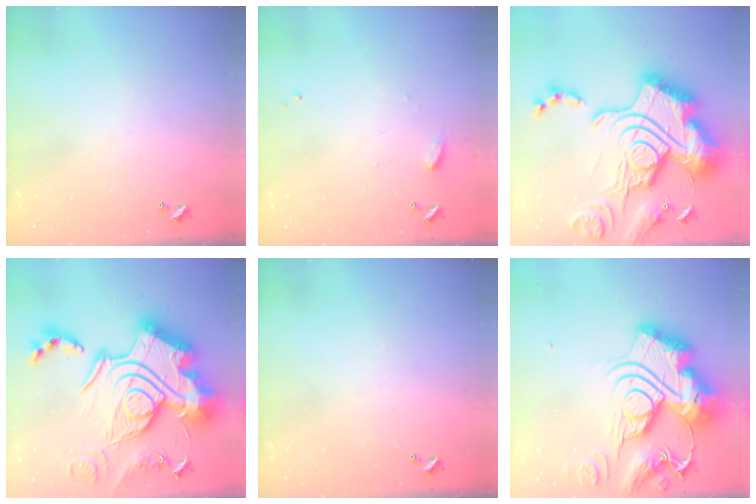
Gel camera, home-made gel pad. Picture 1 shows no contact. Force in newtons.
{"total": 7.2, "press": 7.2, "slide": 0.7}
{"total": 4.8, "press": 4.1, "slide": 2.6}
{"total": 0.6, "press": 0.6, "slide": 0.0}
{"total": 0.0}
{"total": 0.6, "press": 0.6, "slide": 0.0}